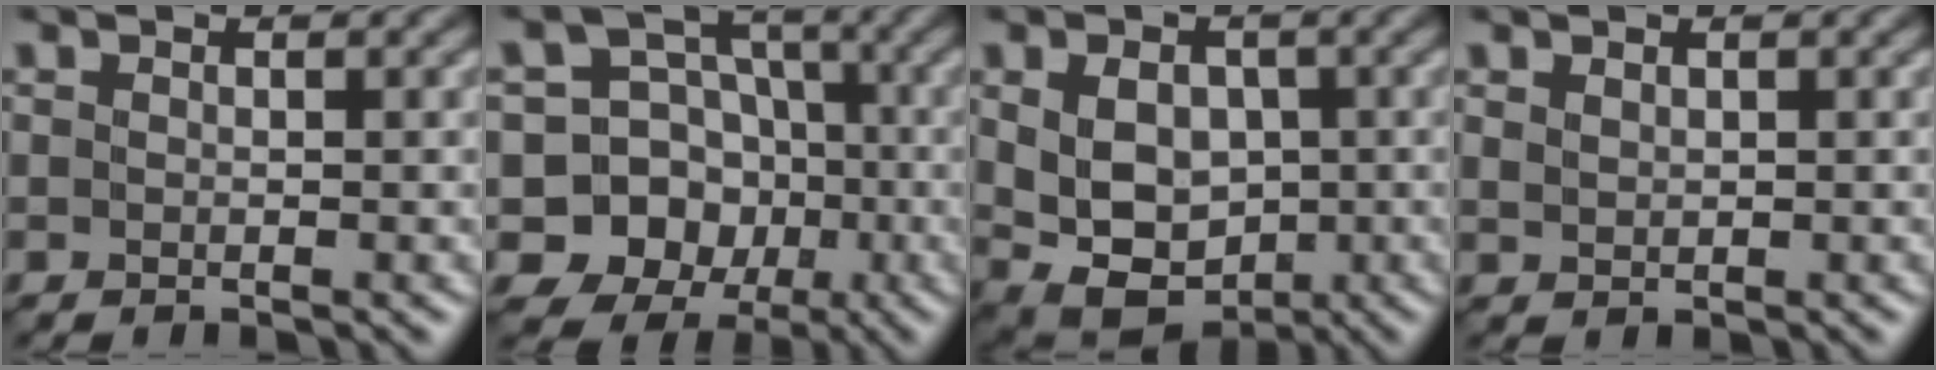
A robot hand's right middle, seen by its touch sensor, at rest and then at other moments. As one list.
[{"total": 12.1, "force": [-3.6, 11.2, 2.8], "torque": [-0.063, -0.004, -0.072]}, {"total": 6.7, "force": [0.2, 5.0, 4.4], "torque": [-0.084, -0.016, 0.020]}, {"total": 0.9, "force": [0.6, 0.5, 0.4], "torque": [-0.013, -0.002, 0.018]}]